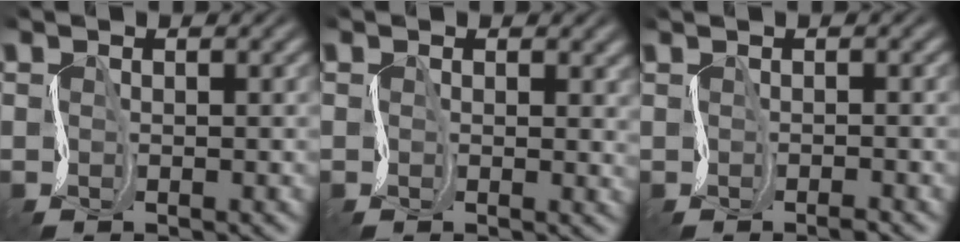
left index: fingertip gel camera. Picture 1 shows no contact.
{"total": 2.2, "force": [0.9, 1.6, 1.3], "torque": [-0.032, -0.005, 0.014]}
{"total": 1.0, "force": [-0.4, -0.2, 0.9], "torque": [-0.019, -0.005, -0.006]}